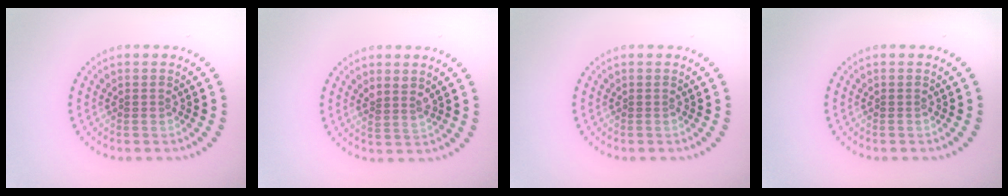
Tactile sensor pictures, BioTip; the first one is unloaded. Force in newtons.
{"total": 1.7, "press": 1.4, "slide": 0.9}
{"total": 0.0}
{"total": 0.0}